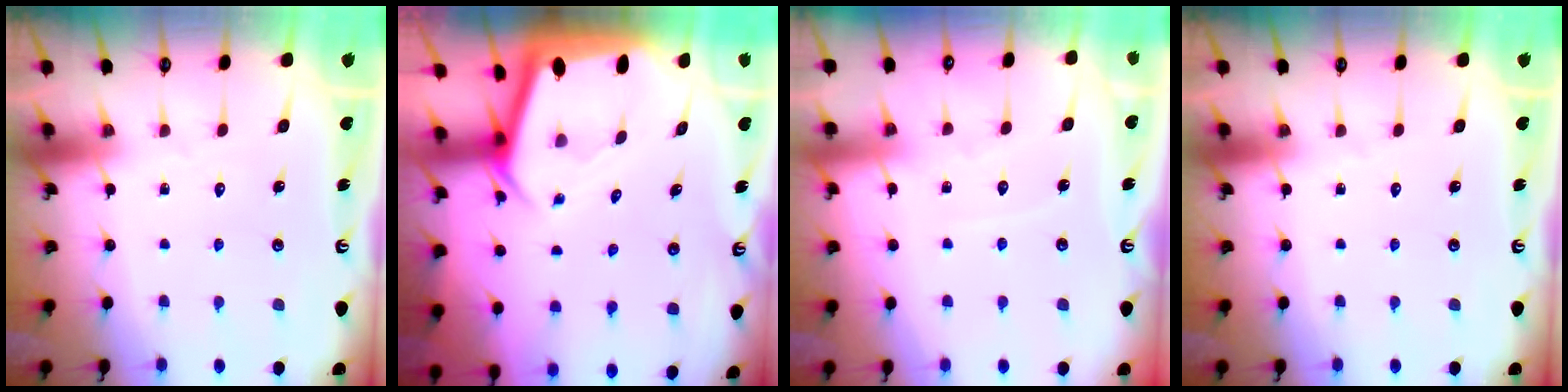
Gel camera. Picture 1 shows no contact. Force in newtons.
{"total": 2.7, "press": 2.7, "slide": 0.2}
{"total": 3.9, "press": 3.9, "slide": 0.5}
{"total": 0.0}